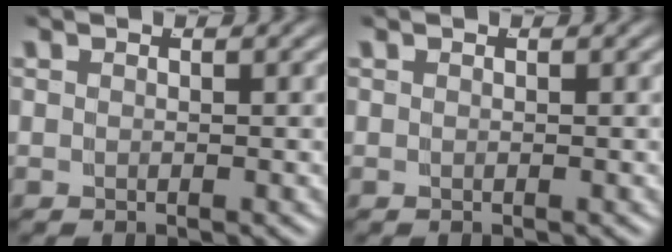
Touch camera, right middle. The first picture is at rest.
{"total": 0.0}